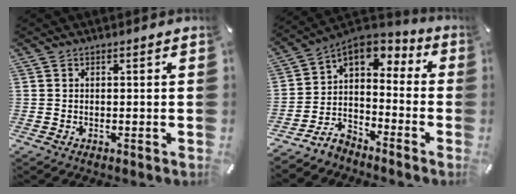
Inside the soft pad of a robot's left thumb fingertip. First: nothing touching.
{"total": 6.9, "force": [-3.2, 5.7, 2.2], "torque": [-0.056, 0.008, -0.059]}